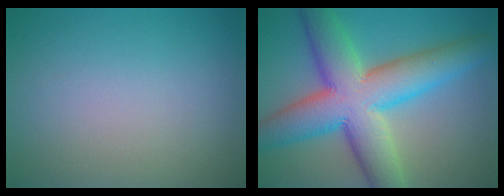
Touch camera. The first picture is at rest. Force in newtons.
{"total": 11.6, "press": 11.6, "slide": 0.3}